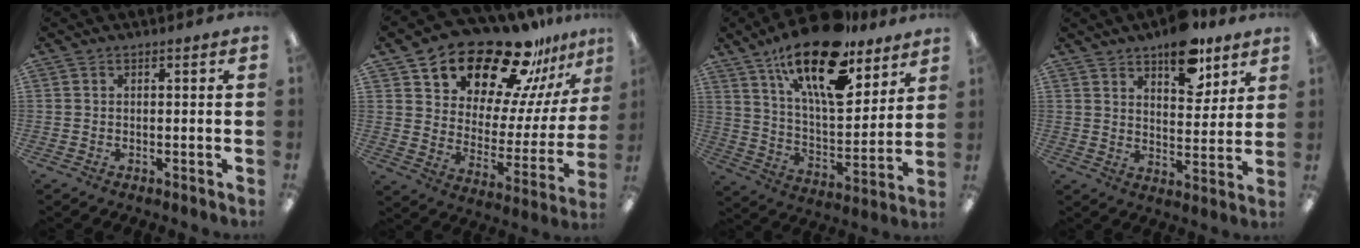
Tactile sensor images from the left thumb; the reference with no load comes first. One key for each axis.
{"total": 21.5, "fx": 18.3, "fy": 8.3, "fz": 7.7, "tx": -0.124, "ty": -0.143, "tz": 0.315}
{"total": 22.8, "fx": 15.2, "fy": 8.8, "fz": 14.6, "tx": -0.245, "ty": -0.088, "tz": 0.260}
{"total": 12.6, "fx": 9.0, "fy": 5.9, "fz": 6.5, "tx": -0.071, "ty": -0.049, "tz": 0.153}